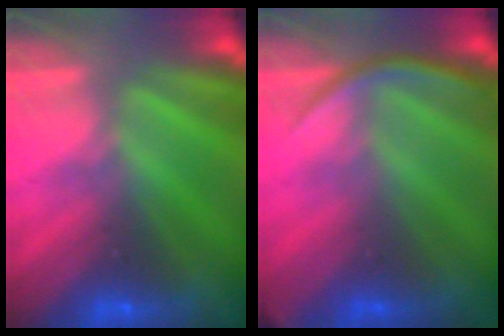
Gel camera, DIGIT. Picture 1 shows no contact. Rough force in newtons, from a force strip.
{"total": 3.3}